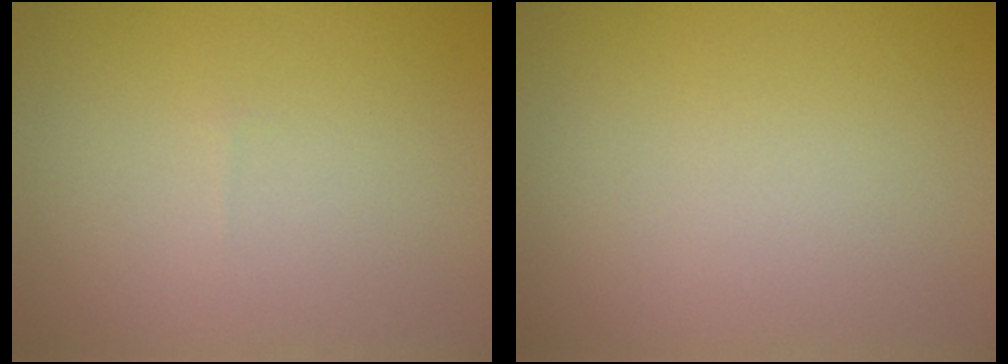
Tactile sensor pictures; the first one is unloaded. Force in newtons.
{"total": 0.0}